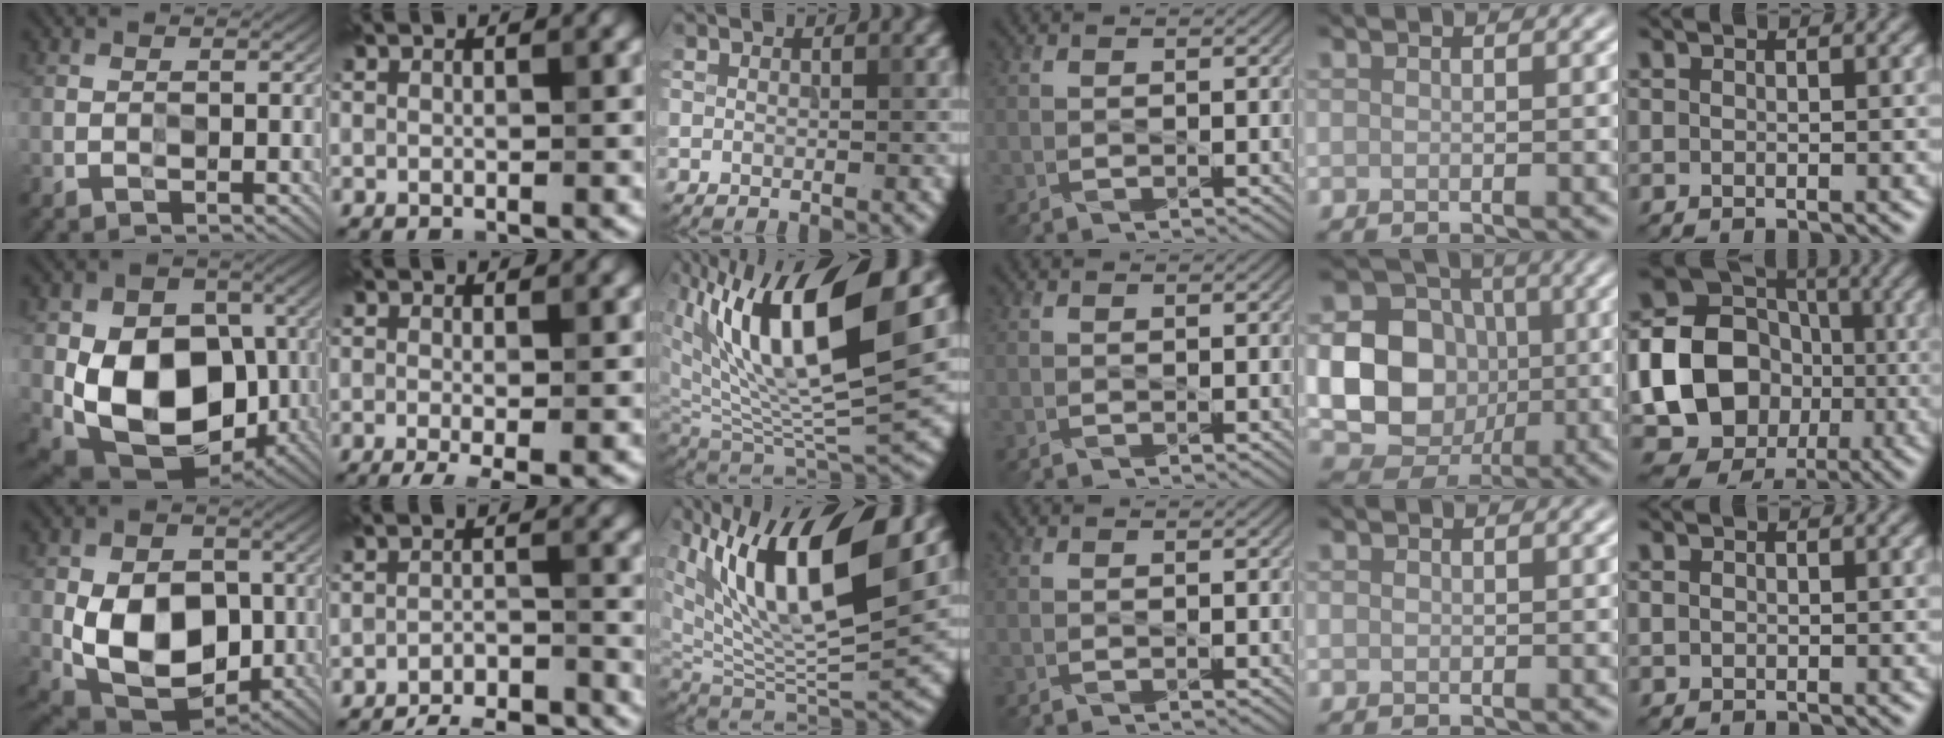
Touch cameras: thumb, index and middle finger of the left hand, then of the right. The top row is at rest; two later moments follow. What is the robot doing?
{"motion": "wipe", "object": "mirror"}